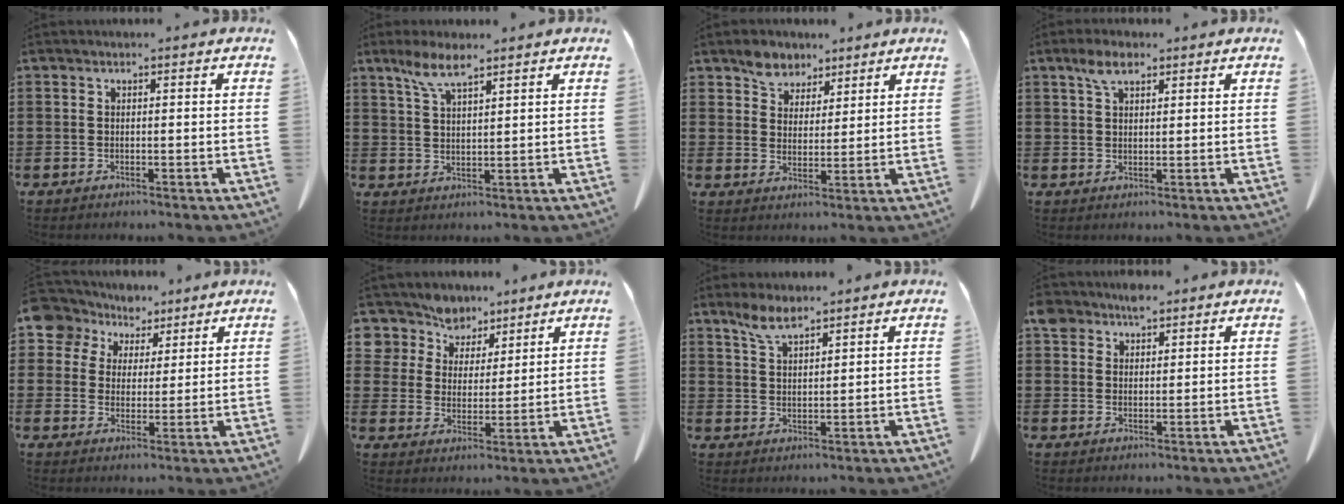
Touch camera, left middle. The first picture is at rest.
{"total": 5.6, "force": [3.8, 1.1, 4.0], "torque": [-0.087, -0.002, 0.068]}
{"total": 5.0, "force": [4.0, 2.9, 0.7], "torque": [-0.032, 0.003, 0.078]}
{"total": 4.1, "force": [2.5, 1.6, 2.8], "torque": [-0.061, 0.005, 0.045]}
{"total": 7.2, "force": [5.2, 4.9, 1.1], "torque": [-0.056, -0.012, 0.099]}
{"total": 7.7, "force": [6.6, 3.9, 0.0], "torque": [-0.048, -0.034, 0.126]}
{"total": 4.9, "force": [3.7, 1.4, 2.8], "torque": [-0.065, -0.003, 0.069]}
{"total": 3.9, "force": [3.1, 2.0, 1.4], "torque": [-0.030, 0.002, 0.058]}